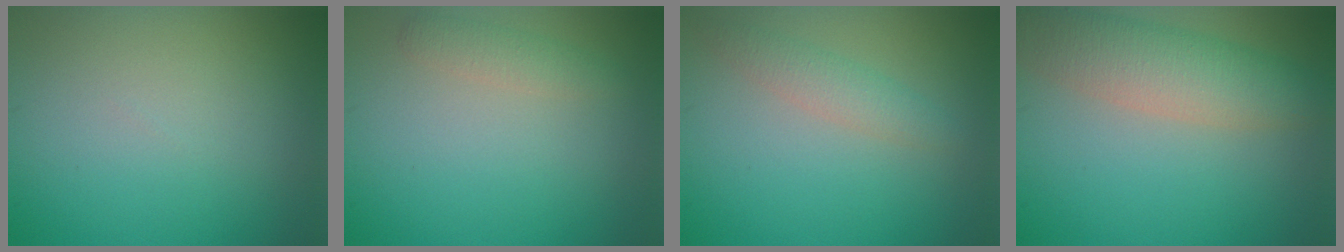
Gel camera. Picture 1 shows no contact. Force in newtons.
{"total": 1.5, "press": 1.5, "slide": 0.0}
{"total": 2.0, "press": 2.0, "slide": 0.1}
{"total": 5.4, "press": 5.4, "slide": 0.1}